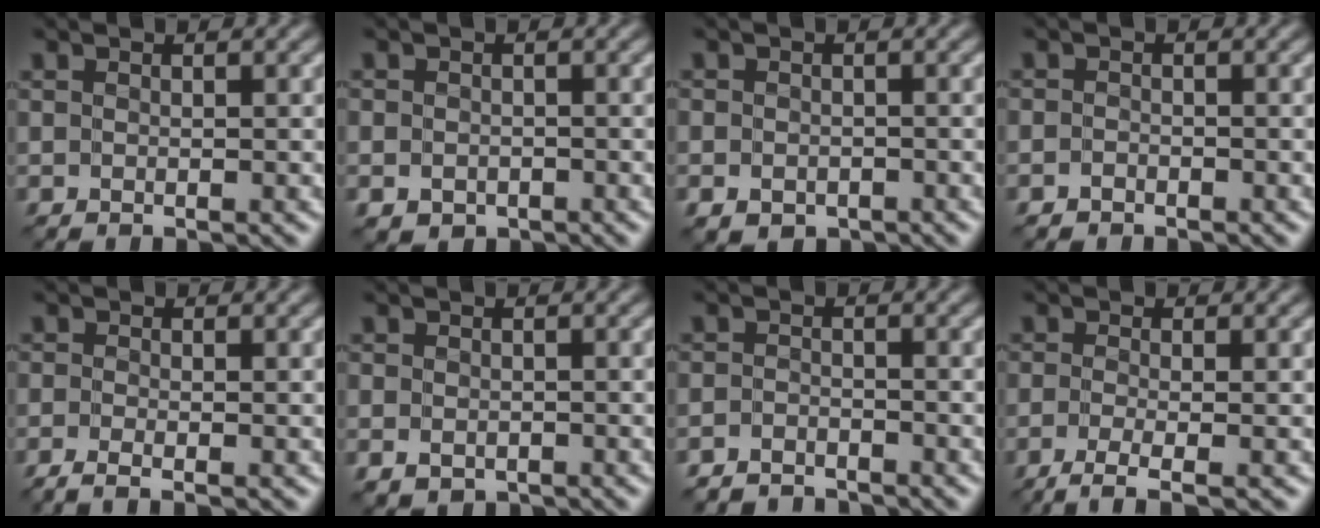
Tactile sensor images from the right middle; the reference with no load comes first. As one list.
[{"total": 1.6, "force": [-0.9, 1.3, 0.5], "torque": [-0.004, -0.006, -0.018]}, {"total": 1.9, "force": [-1.2, 1.4, 0.7], "torque": [-0.007, -0.007, -0.020]}, {"total": 0.9, "force": [-0.8, 0.4, -0.2], "torque": [0.007, 0.005, -0.016]}, {"total": 1.9, "force": [-1.5, 0.1, 1.1], "torque": [-0.026, -0.006, -0.037]}, {"total": 1.5, "force": [-0.8, 1.1, 0.6], "torque": [-0.010, -0.008, -0.015]}, {"total": 3.1, "force": [-3.1, 0.6, -0.1], "torque": [0.006, -0.003, -0.062]}, {"total": 2.9, "force": [-1.7, 0.5, 2.3], "torque": [-0.043, -0.006, -0.040]}]